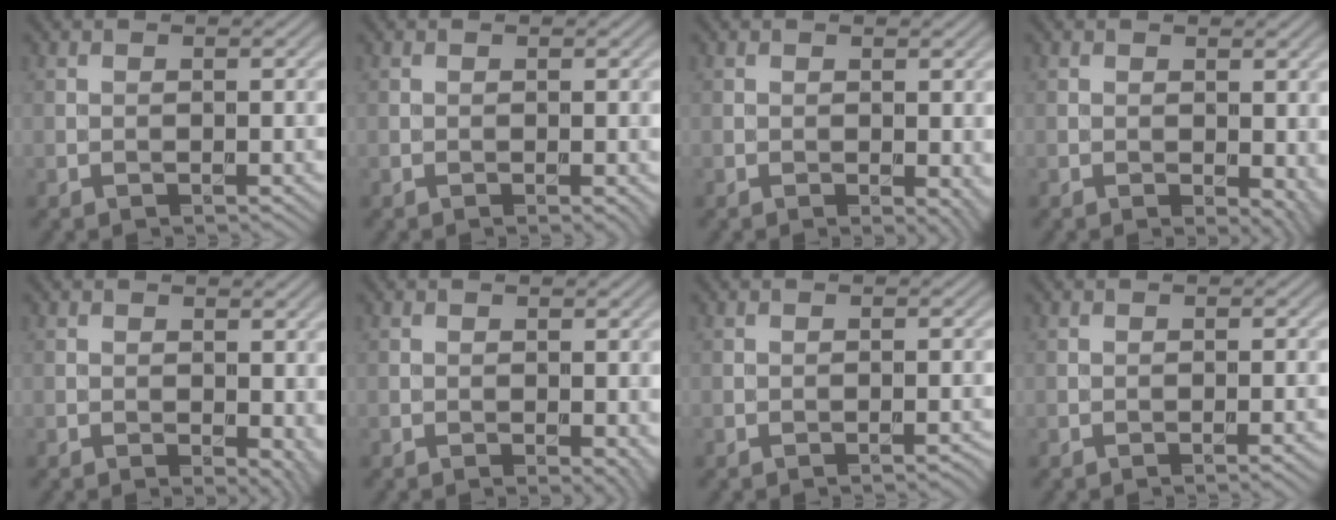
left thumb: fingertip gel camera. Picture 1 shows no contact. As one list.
[{"total": 0.8, "force": [-0.1, 0.4, 0.7], "torque": [-0.008, -0.005, -0.001]}, {"total": 2.2, "force": [-0.2, 1.2, 1.8], "torque": [-0.019, -0.008, 0.001]}, {"total": 3.5, "force": [-0.2, 2.1, 2.8], "torque": [-0.029, -0.011, -0.002]}, {"total": 3.6, "force": [-0.1, 2.2, 2.9], "torque": [-0.031, -0.010, 0.001]}, {"total": 1.8, "force": [-0.2, 1.0, 1.5], "torque": [-0.017, -0.008, 0.000]}, {"total": 0.6, "force": [-0.5, 0.0, 0.4], "torque": [-0.005, 0.002, -0.009]}, {"total": 1.1, "force": [-0.4, 0.1, 1.0], "torque": [-0.012, 0.000, -0.009]}]